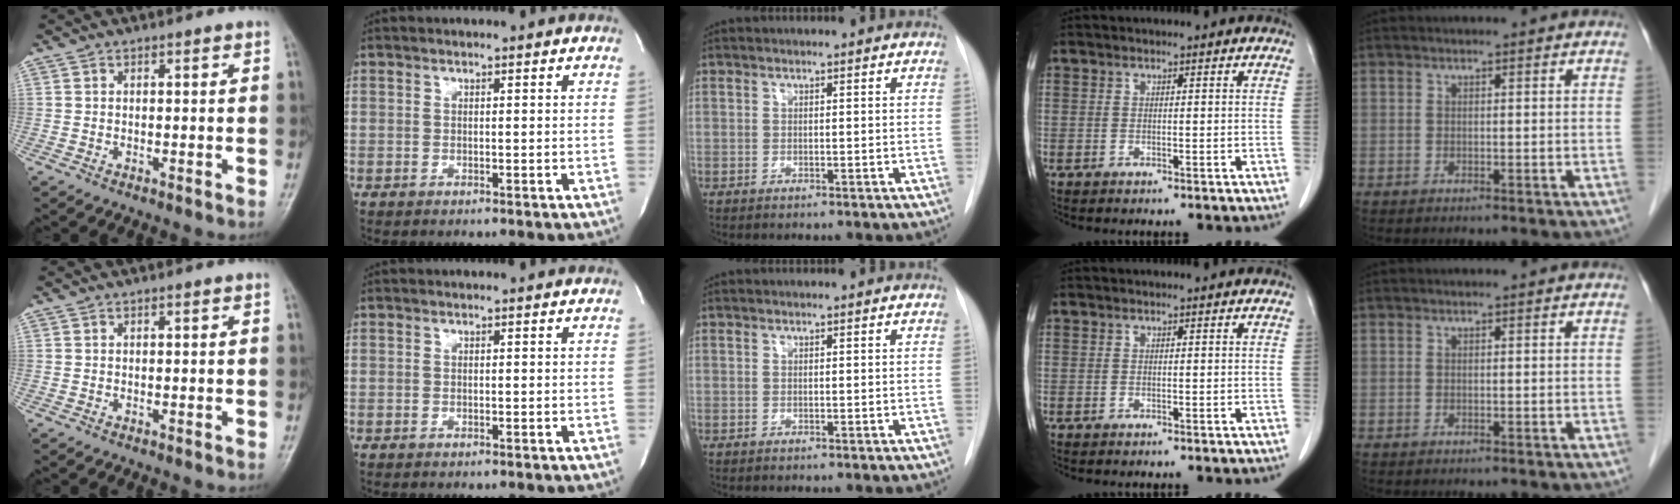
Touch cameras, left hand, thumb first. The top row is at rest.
{}